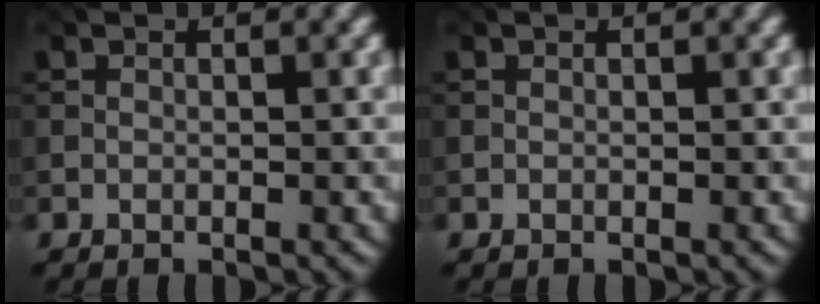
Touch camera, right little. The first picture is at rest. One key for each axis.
{"total": 0.0}